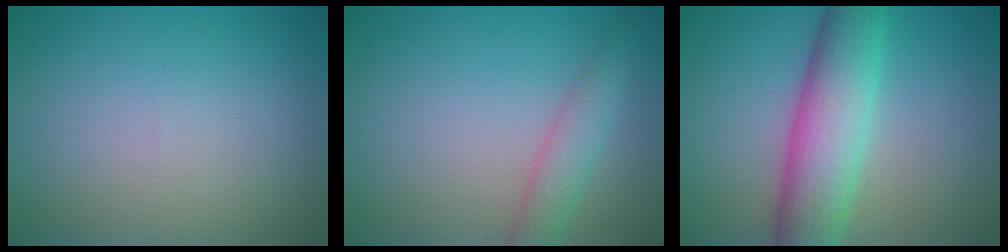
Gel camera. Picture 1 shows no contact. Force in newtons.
{"total": 2.2, "press": 2.2, "slide": 0.1}
{"total": 7.8, "press": 7.8, "slide": 0.2}